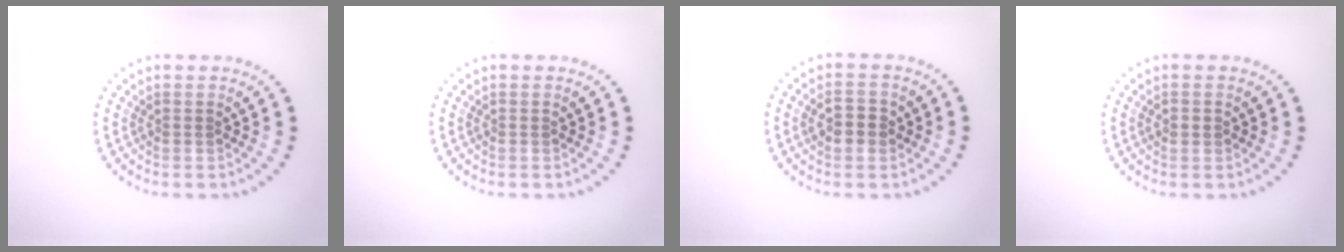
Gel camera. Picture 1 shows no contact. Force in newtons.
{"total": 0.0}
{"total": 2.6, "press": 2.6, "slide": 0.0}
{"total": 1.1, "press": 1.1, "slide": 0.2}